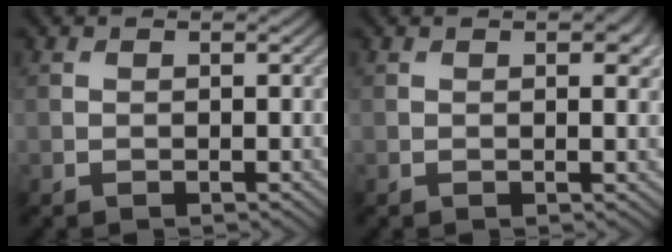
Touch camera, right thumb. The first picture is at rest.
{"total": 2.2, "force": [0.9, 0.7, 1.9], "torque": [-0.024, -0.003, 0.016]}